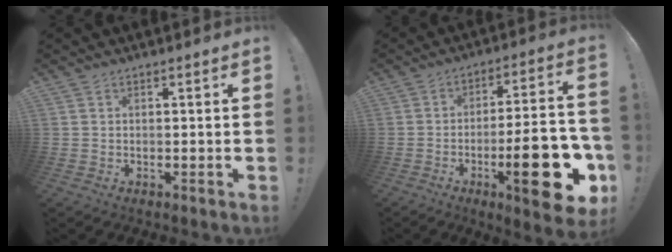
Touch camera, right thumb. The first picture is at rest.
{"total": 22.1, "force": [-7.9, 6.0, 19.7], "torque": [-0.274, 0.035, -0.112]}